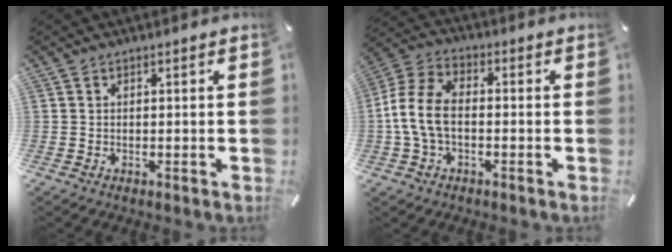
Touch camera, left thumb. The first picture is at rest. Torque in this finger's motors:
{"motor_torque": [1.66, 1.43, 0.99, 0.14, 0.26]}